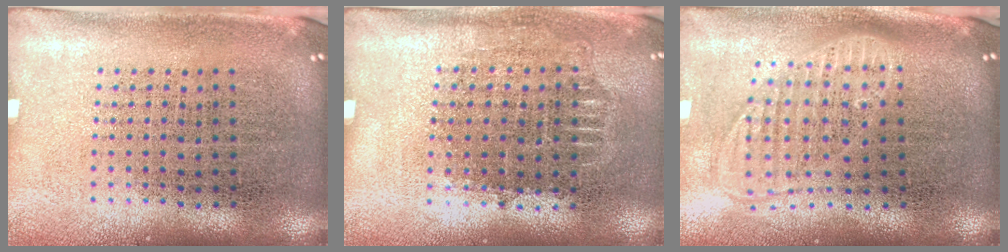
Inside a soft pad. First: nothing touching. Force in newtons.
{"total": 0.7, "press": 0.7, "slide": 0.2}
{"total": 1.8, "press": 1.4, "slide": 1.0}